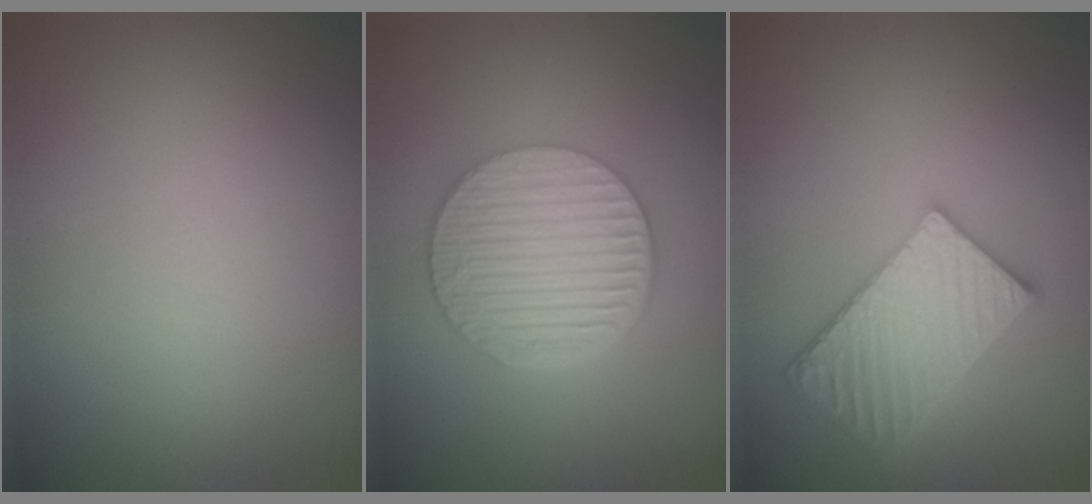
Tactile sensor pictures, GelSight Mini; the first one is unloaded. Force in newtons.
{"total": 6.6, "press": 4.6, "slide": 4.8}
{"total": 4.8, "press": 4.3, "slide": 2.0}